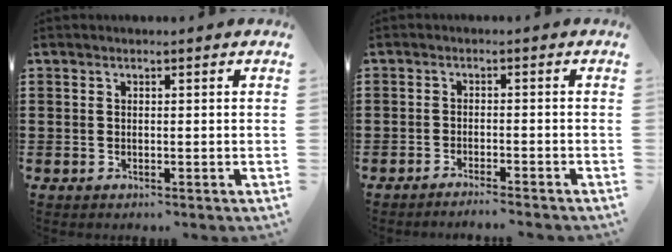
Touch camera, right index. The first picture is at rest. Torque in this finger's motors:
{"motor_torque": [0.41, 1.53, -0.39, -0.08]}